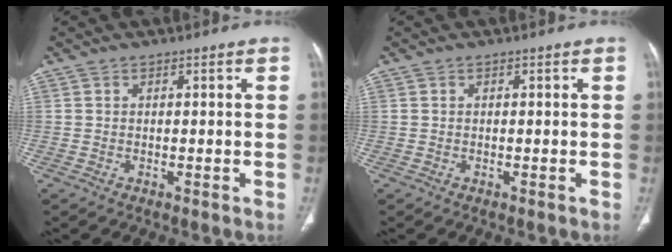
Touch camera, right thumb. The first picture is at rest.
{"total": 0.0}